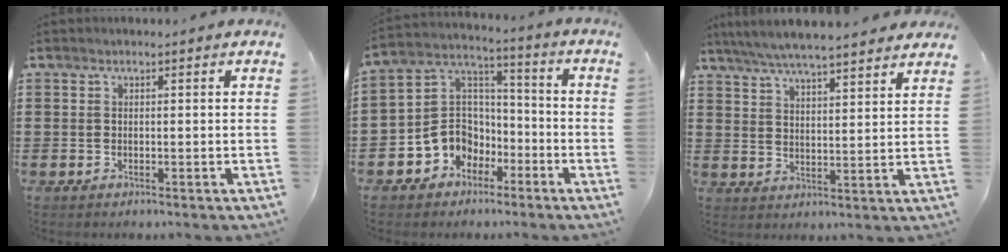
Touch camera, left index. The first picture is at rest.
{"total": 7.5, "force": [-3.3, 6.6, 1.3], "torque": [-0.064, 0.006, -0.068]}
{"total": 5.5, "force": [5.2, 0.0, 1.8], "torque": [-0.054, -0.023, 0.092]}